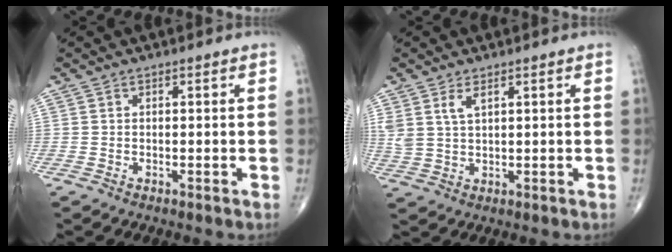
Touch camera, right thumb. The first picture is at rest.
{"total": 4.0, "force": [2.2, 1.7, 2.8], "torque": [-0.059, -0.005, 0.052]}